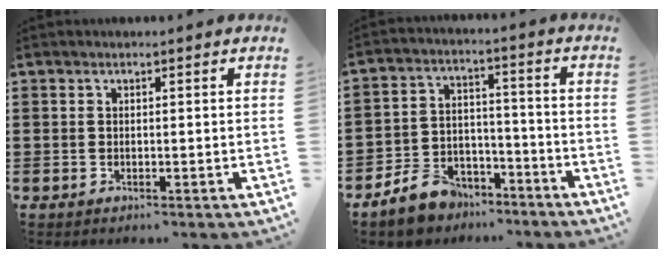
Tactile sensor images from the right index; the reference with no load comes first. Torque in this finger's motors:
{"motor_torque": [2.14, 0.00, 0.42, 0.03]}